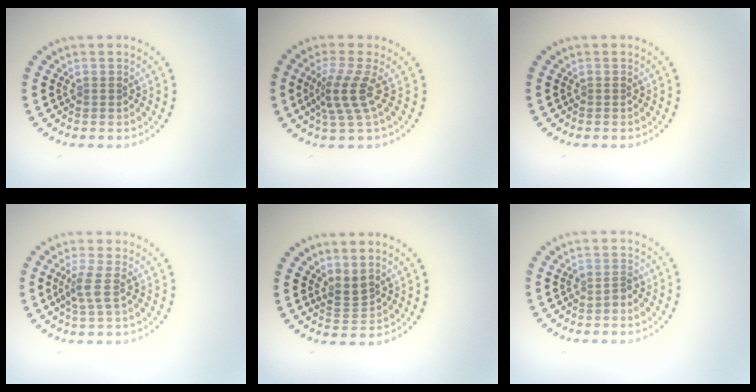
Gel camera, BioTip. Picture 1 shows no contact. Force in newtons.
{"total": 3.3, "press": 2.3, "slide": 2.4}
{"total": 0.0}
{"total": 2.0, "press": 1.5, "slide": 1.3}
{"total": 1.7, "press": 1.3, "slide": 1.2}
{"total": 1.0, "press": 0.8, "slide": 0.6}